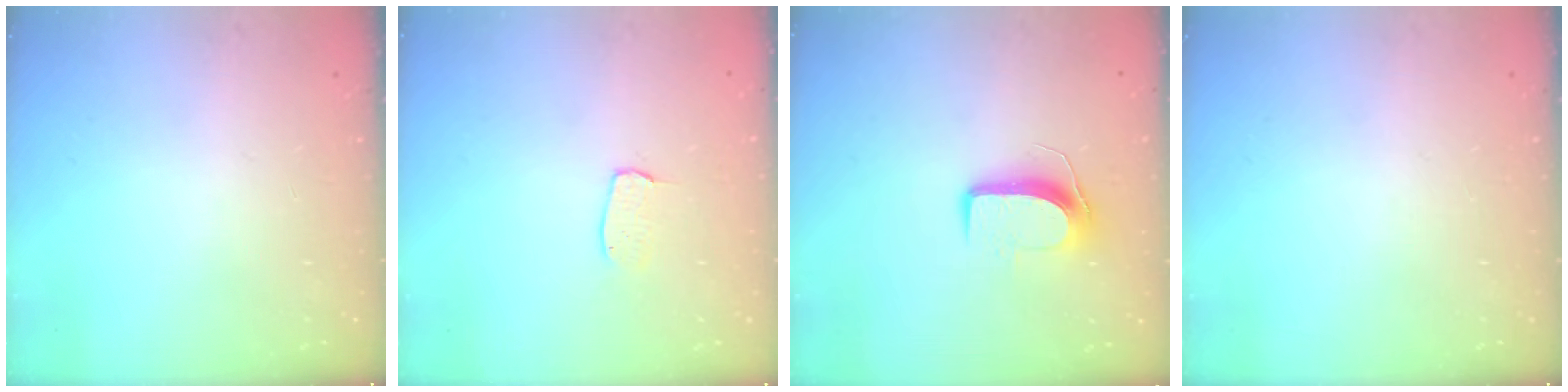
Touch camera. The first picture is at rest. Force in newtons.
{"total": 4.0, "press": 4.0, "slide": 0.2}
{"total": 8.9, "press": 8.9, "slide": 0.5}
{"total": 0.0}